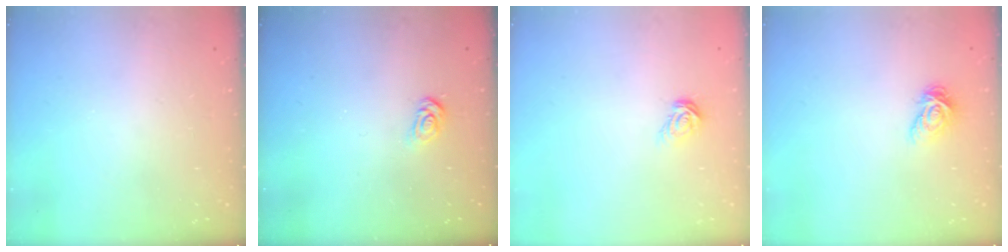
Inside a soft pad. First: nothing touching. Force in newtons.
{"total": 3.9, "press": 3.9, "slide": 0.4}
{"total": 5.0, "press": 5.0, "slide": 0.5}
{"total": 4.7, "press": 4.7, "slide": 0.0}